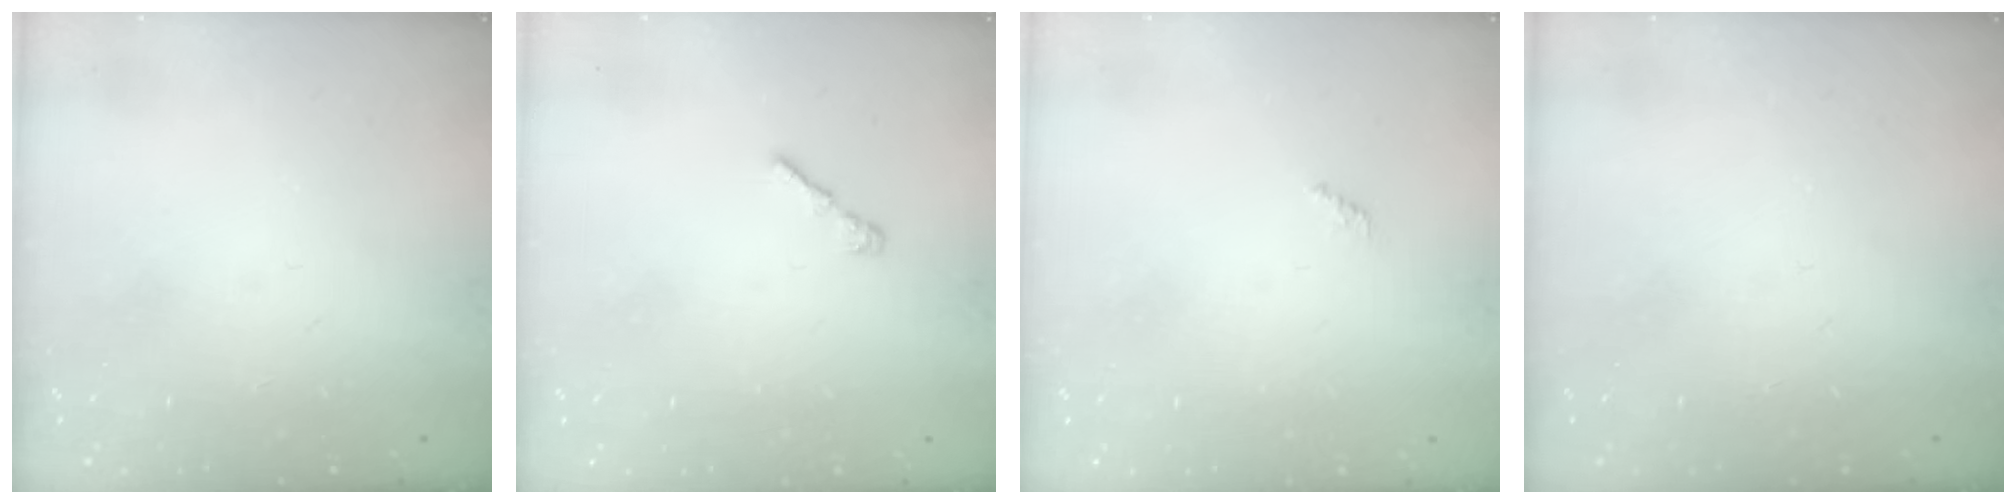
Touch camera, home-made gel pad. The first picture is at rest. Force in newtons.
{"total": 2.2, "press": 2.1, "slide": 0.6}
{"total": 0.7, "press": 0.7, "slide": 0.3}
{"total": 0.0}